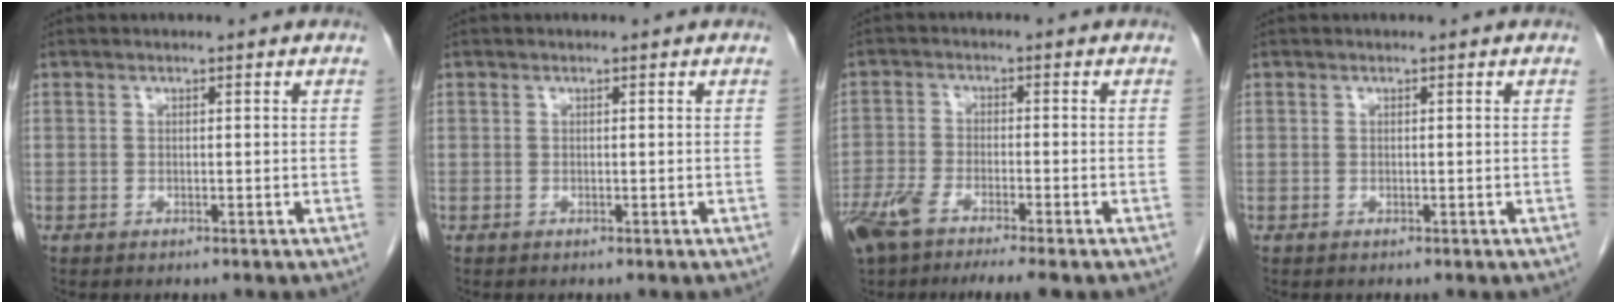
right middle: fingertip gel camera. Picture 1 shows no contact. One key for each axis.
{"total": 0.0}
{"total": 9.7, "fx": -6.9, "fy": 1.7, "fz": 6.5, "tx": -0.122, "ty": -0.009, "tz": -0.119}
{"total": 0.0}